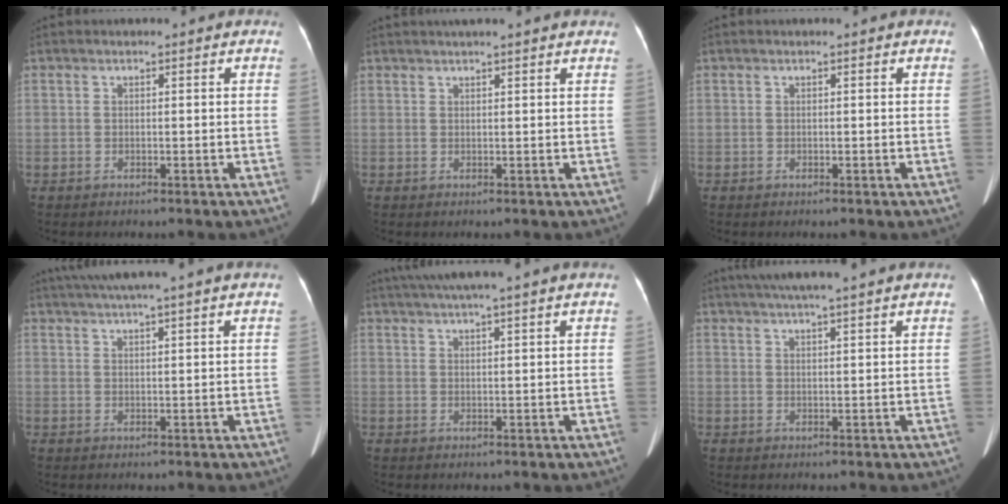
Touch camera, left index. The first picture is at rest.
{"total": 6.5, "force": [5.7, 0.0, 3.2], "torque": [-0.045, 0.034, 0.070]}
{"total": 0.0}
{"total": 10.1, "force": [8.5, -1.4, 5.2], "torque": [-0.085, 0.029, 0.113]}
{"total": 11.4, "force": [9.7, -1.0, 5.9], "torque": [-0.098, 0.031, 0.127]}
{"total": 12.0, "force": [10.2, -0.4, 6.3], "torque": [-0.103, 0.034, 0.132]}